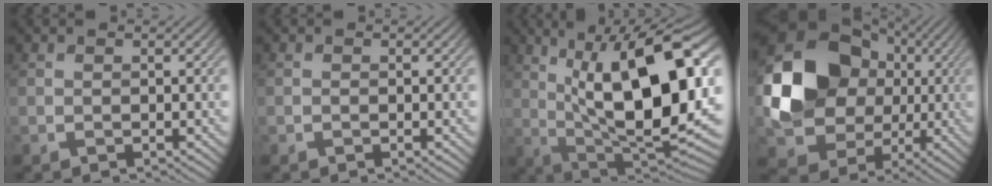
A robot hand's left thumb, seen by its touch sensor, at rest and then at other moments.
{"total": 0.0}
{"total": 19.1, "force": [4.0, 8.3, 16.7], "torque": [-0.267, 0.008, 0.068]}
{"total": 16.5, "force": [1.6, 13.6, 9.2], "torque": [-0.214, -0.002, 0.021]}